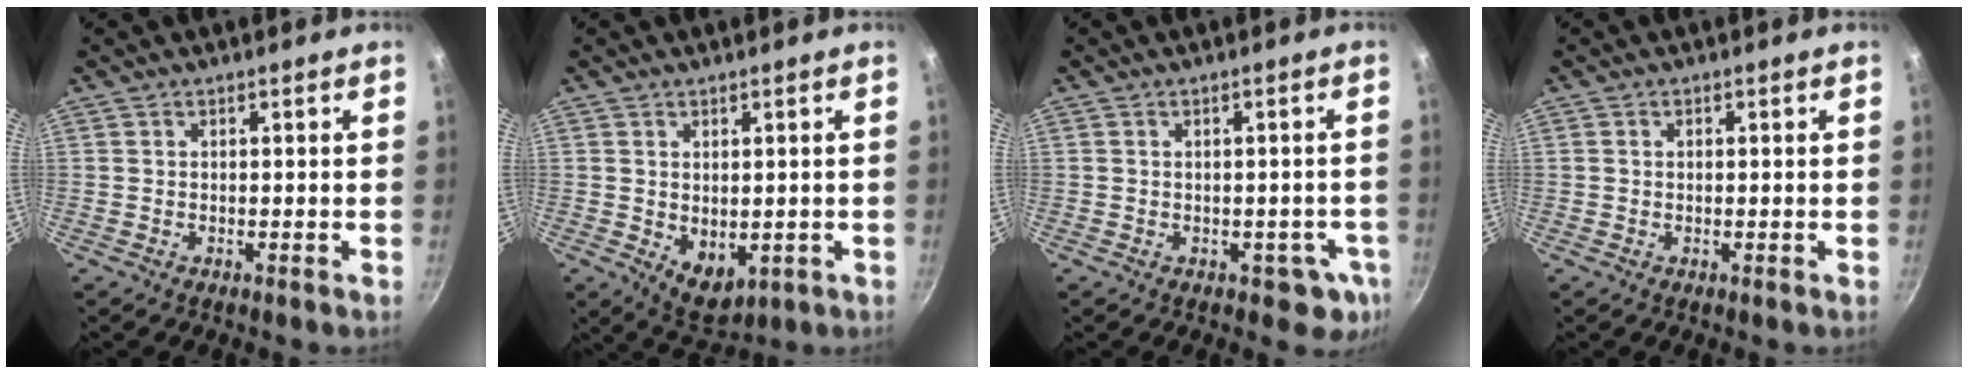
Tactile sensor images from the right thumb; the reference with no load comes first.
{"total": 6.3, "force": [-0.1, 4.3, 4.6], "torque": [-0.051, -0.014, 0.014]}
{"total": 5.1, "force": [-1.4, 3.5, 3.4], "torque": [-0.007, 0.019, -0.006]}
{"total": 0.7, "force": [0.1, 0.6, 0.3], "torque": [-0.004, 0.005, 0.001]}